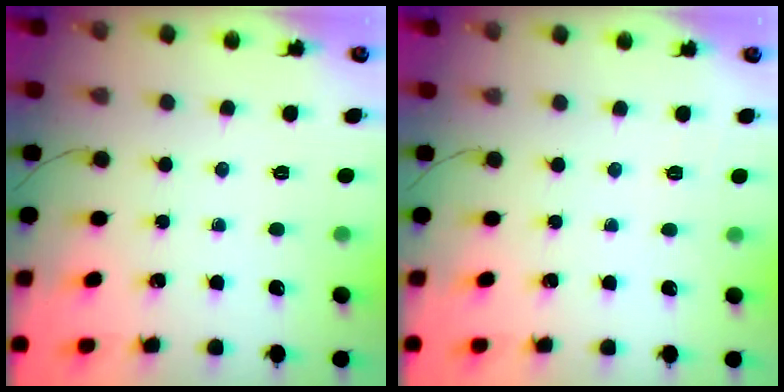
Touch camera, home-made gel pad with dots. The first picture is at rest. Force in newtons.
{"total": 5.9, "press": 5.6, "slide": 1.6}